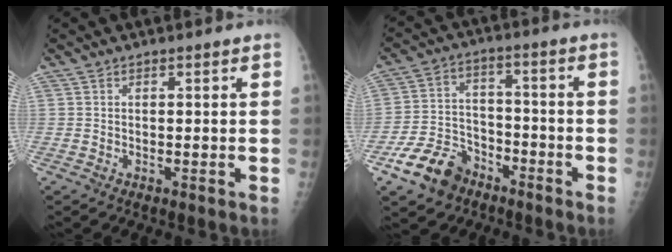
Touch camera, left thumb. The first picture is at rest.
{"total": 10.6, "force": [-6.8, 7.1, 4.0], "torque": [-0.055, 0.045, -0.123]}